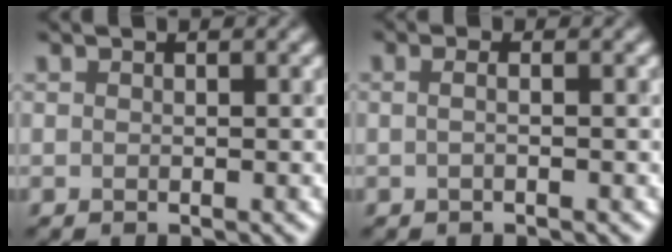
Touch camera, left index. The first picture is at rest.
{"total": 1.4, "force": [0.1, 0.9, 1.1], "torque": [0.001, 0.000, -0.021]}